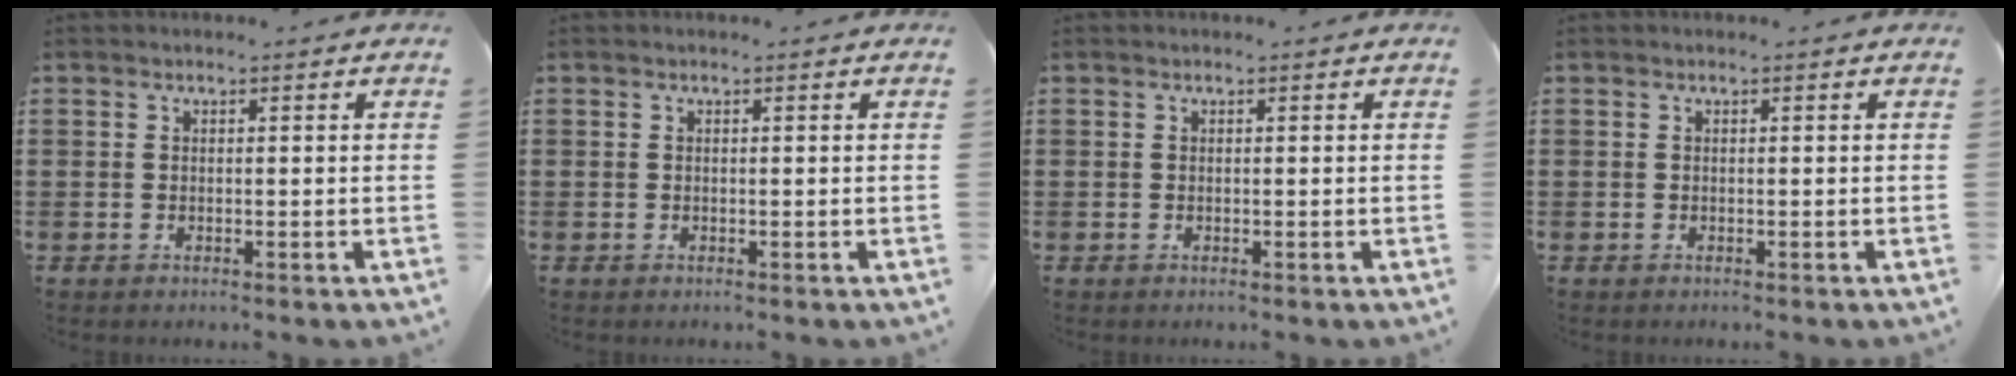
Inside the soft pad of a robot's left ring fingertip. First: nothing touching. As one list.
[{"total": 0.0}, {"total": 0.0}, {"total": 0.0}]